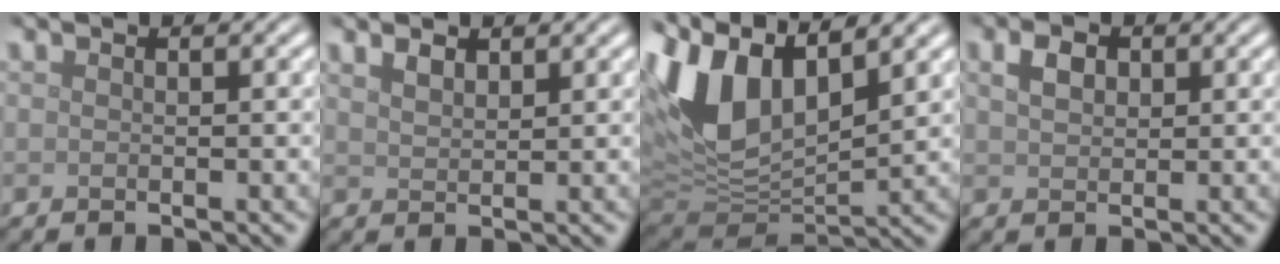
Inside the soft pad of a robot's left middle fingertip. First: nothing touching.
{"total": 1.5, "force": [1.3, 0.5, 0.6], "torque": [-0.016, 0.000, 0.027]}
{"total": 11.2, "force": [4.3, 5.6, 8.7], "torque": [-0.198, 0.009, 0.076]}
{"total": 2.1, "force": [0.9, 1.4, 1.3], "torque": [-0.030, 0.005, 0.017]}